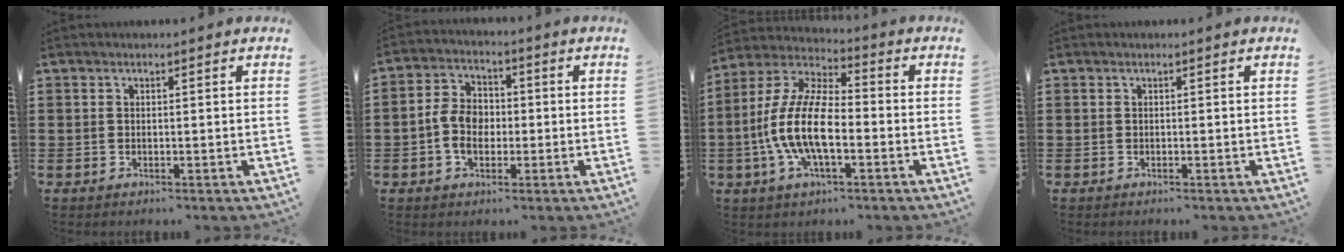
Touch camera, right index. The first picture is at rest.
{"total": 5.9, "force": [-1.1, 4.1, 4.1], "torque": [-0.103, 0.002, -0.026]}
{"total": 12.4, "force": [-3.1, 5.3, 10.8], "torque": [-0.257, -0.006, -0.066]}
{"total": 0.0}